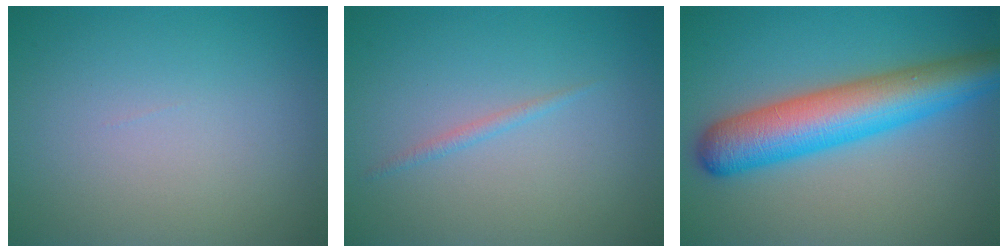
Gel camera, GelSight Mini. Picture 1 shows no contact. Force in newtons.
{"total": 0.8, "press": 0.8, "slide": 0.1}
{"total": 8.6, "press": 8.6, "slide": 0.2}